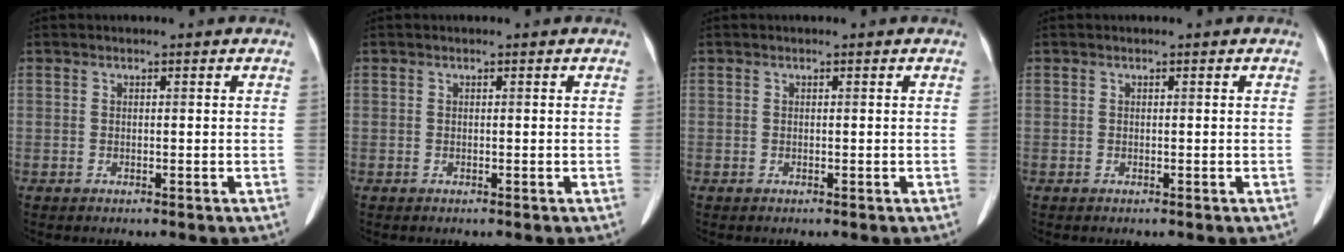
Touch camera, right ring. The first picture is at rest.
{"total": 0.0}
{"total": 0.0}
{"total": 0.0}